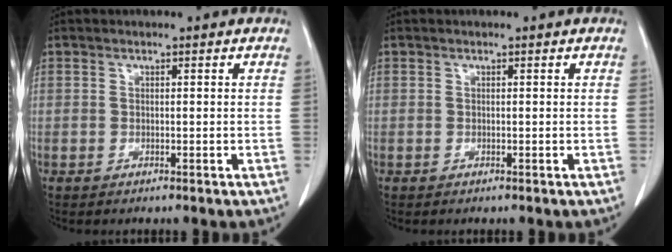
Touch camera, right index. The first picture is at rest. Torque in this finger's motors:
{"motor_torque": [0.00, 0.00, 0.00, 0.00]}